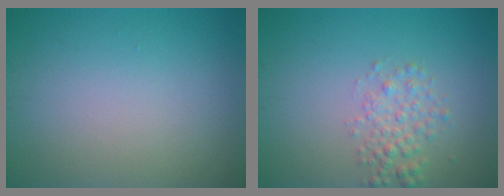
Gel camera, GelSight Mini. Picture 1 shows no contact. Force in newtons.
{"total": 2.3, "press": 2.3, "slide": 0.1}